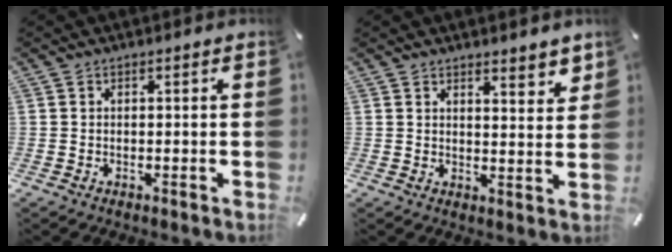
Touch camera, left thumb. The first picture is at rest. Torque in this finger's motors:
{"motor_torque": [0.29, -0.48, 0.05, 0.01, -0.02]}